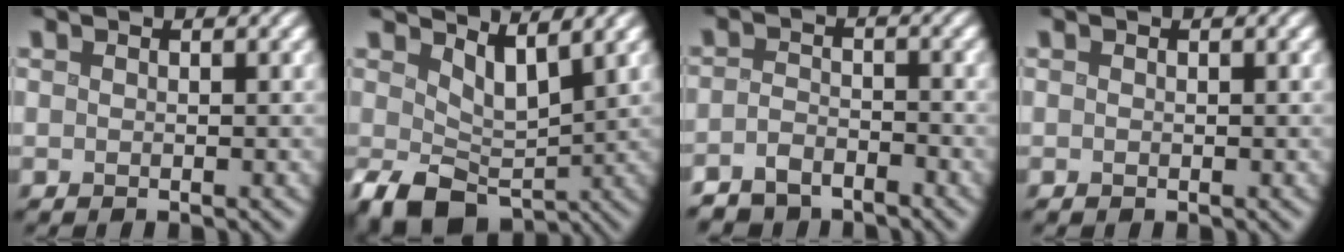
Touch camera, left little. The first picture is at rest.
{"total": 3.4, "force": [0.2, 2.2, 2.5], "torque": [-0.052, -0.016, 0.013]}
{"total": 3.3, "force": [-2.9, 1.4, 0.9], "torque": [-0.015, -0.001, -0.057]}
{"total": 0.0}